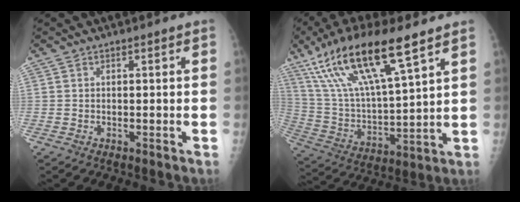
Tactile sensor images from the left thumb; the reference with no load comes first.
{"total": 21.4, "force": [12.7, 5.1, 16.4], "torque": [-0.311, -0.030, 0.245]}